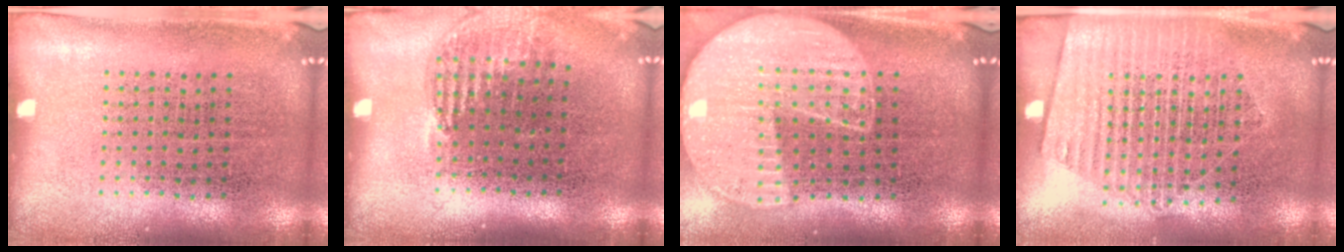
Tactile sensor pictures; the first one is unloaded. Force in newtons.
{"total": 1.0, "press": 0.9, "slide": 0.5}
{"total": 2.1, "press": 1.8, "slide": 1.0}
{"total": 1.6, "press": 1.5, "slide": 0.6}